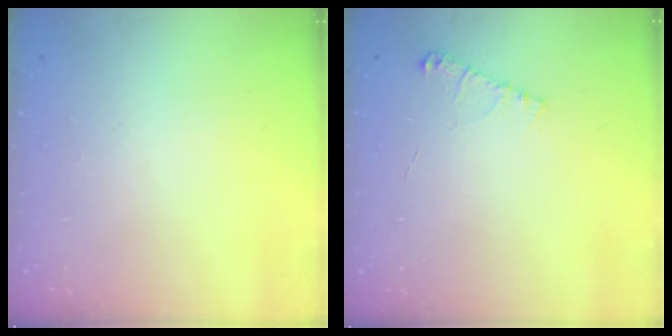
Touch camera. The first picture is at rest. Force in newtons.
{"total": 5.9, "press": 5.9, "slide": 0.7}